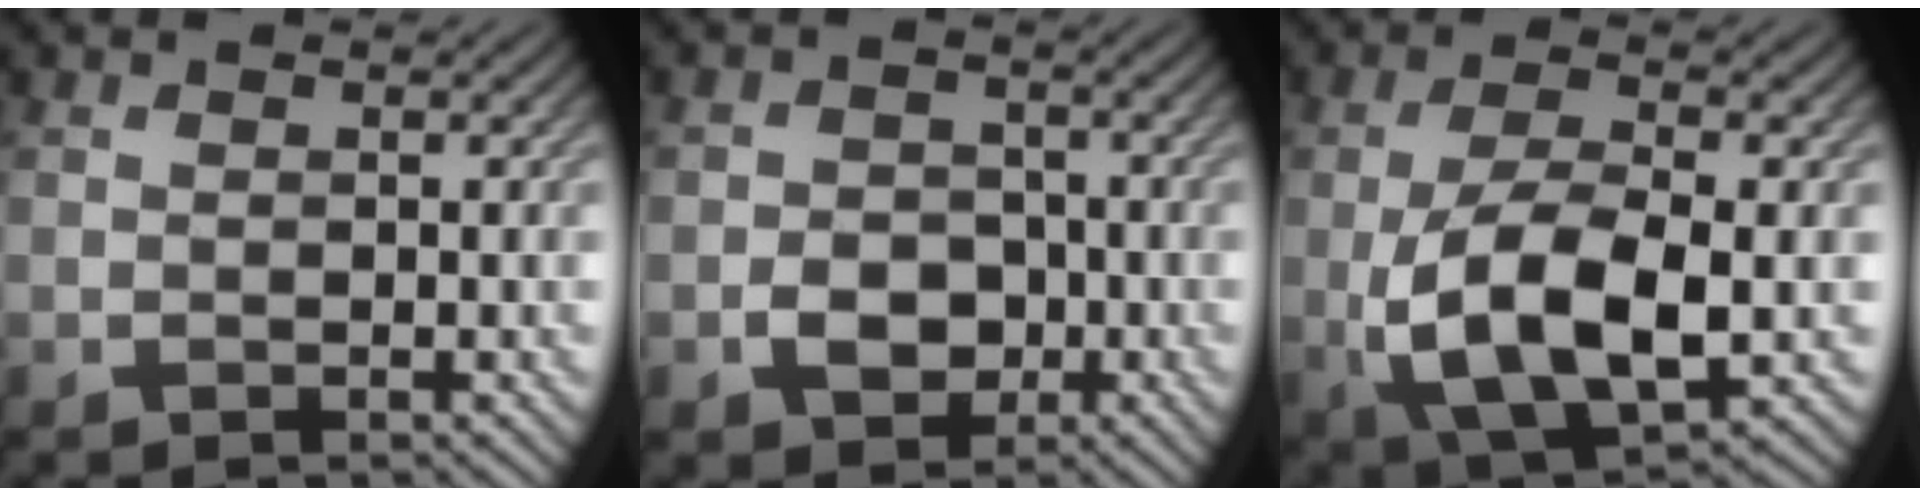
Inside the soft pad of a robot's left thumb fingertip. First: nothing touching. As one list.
[{"total": 3.7, "force": [-1.2, 3.0, 1.9], "torque": [-0.028, 0.003, -0.025]}, {"total": 11.0, "force": [-1.8, 5.0, 9.7], "torque": [-0.199, -0.010, -0.028]}]